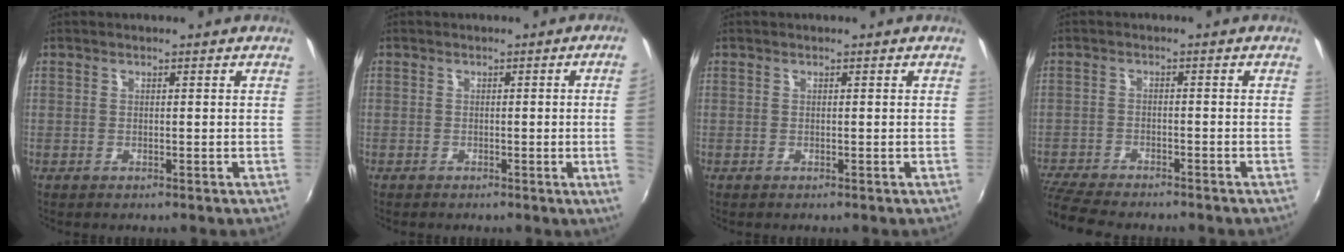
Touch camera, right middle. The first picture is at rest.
{"total": 4.5, "force": [0.1, -2.1, 3.9], "torque": [-0.061, -0.010, 0.004]}
{"total": 0.0}
{"total": 9.7, "force": [-8.7, 1.9, 3.7], "torque": [-0.107, -0.025, -0.152]}